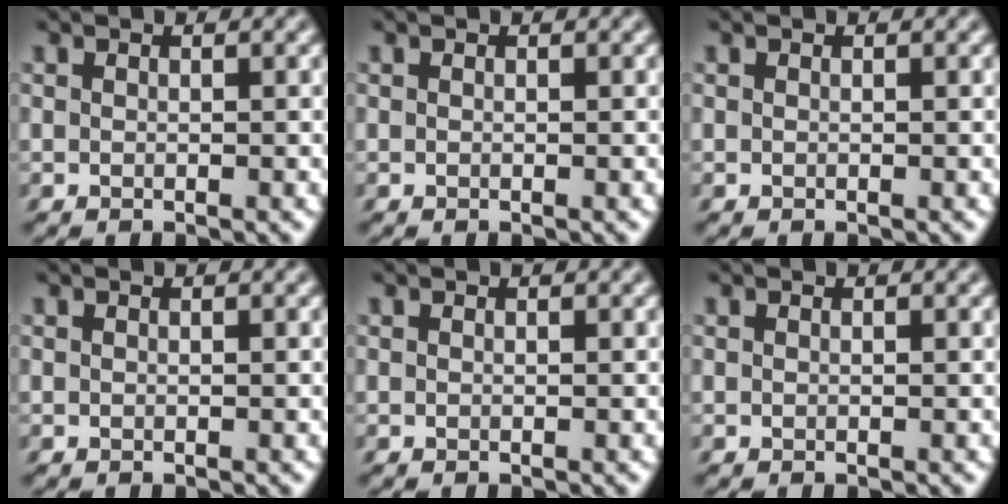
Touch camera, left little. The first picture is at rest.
{"total": 0.0}
{"total": 0.0}
{"total": 0.0}
{"total": 0.0}
{"total": 0.0}